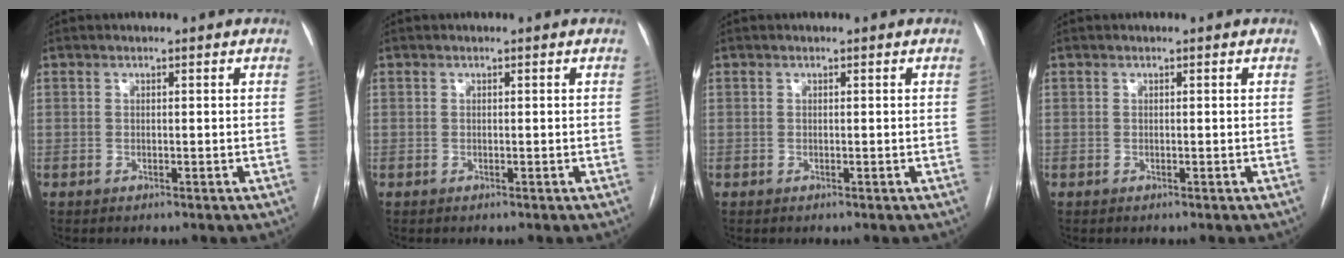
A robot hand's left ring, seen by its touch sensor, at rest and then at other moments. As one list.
[{"total": 0.0}, {"total": 0.0}, {"total": 0.0}]